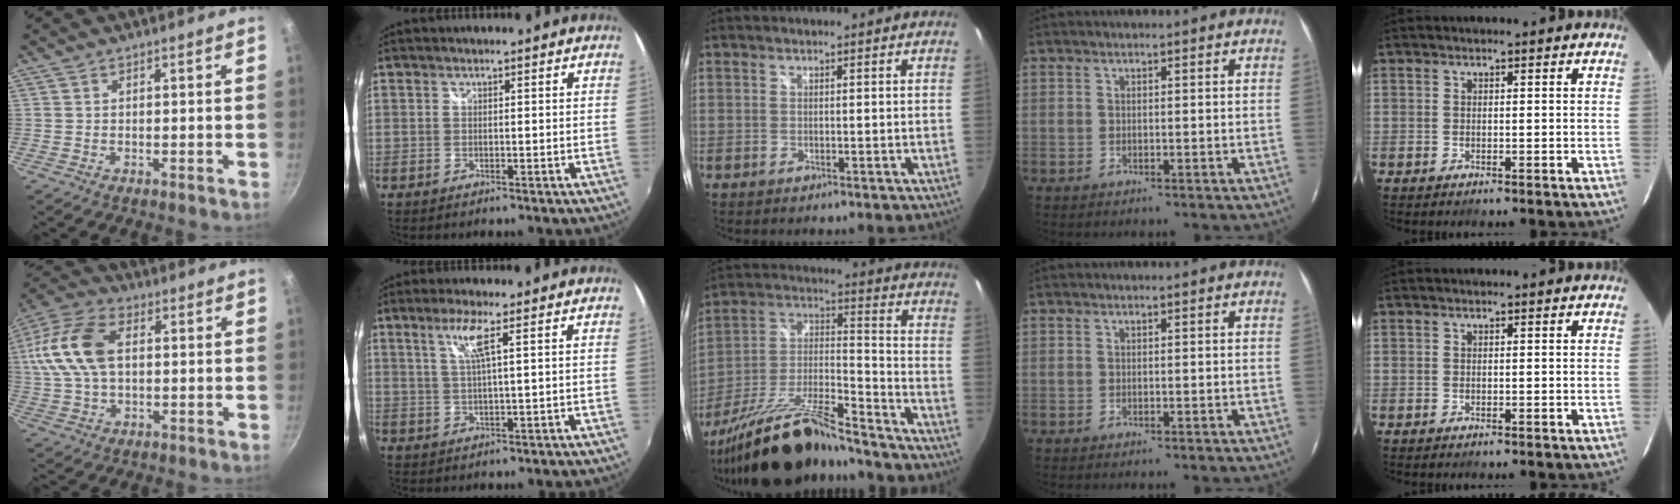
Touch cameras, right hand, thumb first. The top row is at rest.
{"thumb": {"total": 15.3, "force": [2.0, 9.4, 11.9], "torque": [-0.235, 0.023, 0.026]}, "index": {"total": 4.4, "force": [2.0, -0.5, 3.9], "torque": [-0.076, -0.001, 0.041]}, "middle": {"total": 18.5, "force": [-15.5, 2.2, 9.9], "torque": [-0.190, -0.012, -0.271]}}